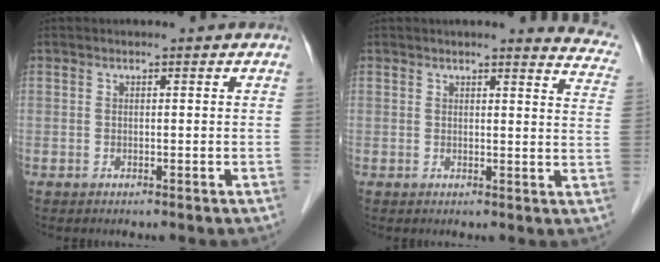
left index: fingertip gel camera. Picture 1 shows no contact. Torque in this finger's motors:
{"motor_torque": [0.35, -0.59, 0.06, 0.01]}